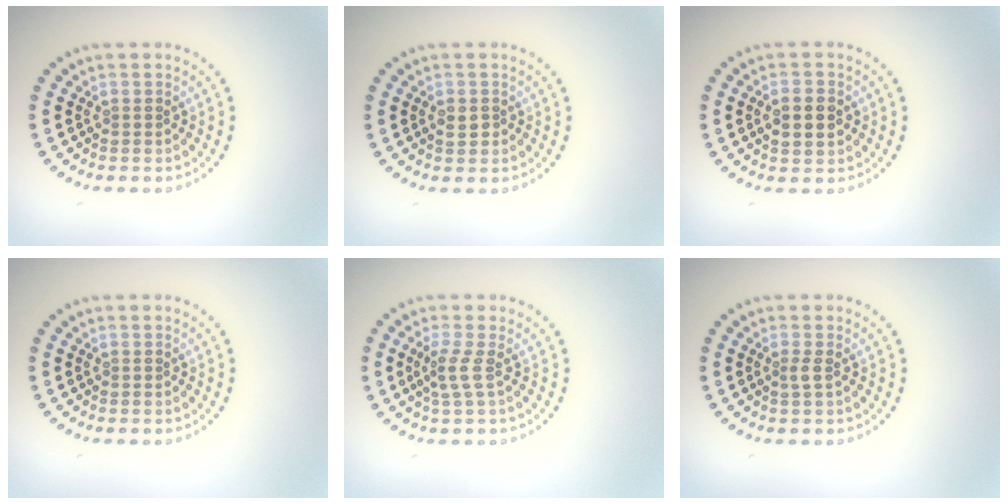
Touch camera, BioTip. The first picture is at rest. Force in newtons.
{"total": 1.3, "press": 1.2, "slide": 0.3}
{"total": 3.0, "press": 3.0, "slide": 0.1}
{"total": 0.0}
{"total": 1.8, "press": 1.3, "slide": 1.2}
{"total": 0.9, "press": 0.6, "slide": 0.7}